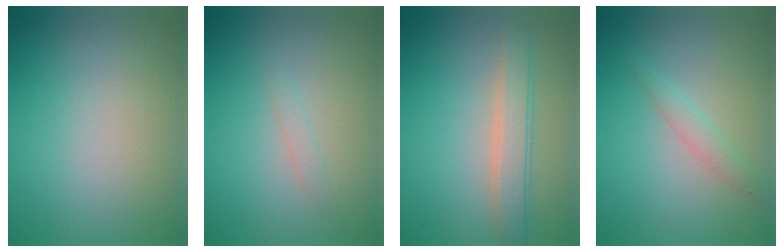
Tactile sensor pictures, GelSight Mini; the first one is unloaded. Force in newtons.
{"total": 0.8, "press": 0.8, "slide": 0.0}
{"total": 3.2, "press": 3.2, "slide": 0.1}
{"total": 1.5, "press": 1.5, "slide": 0.1}